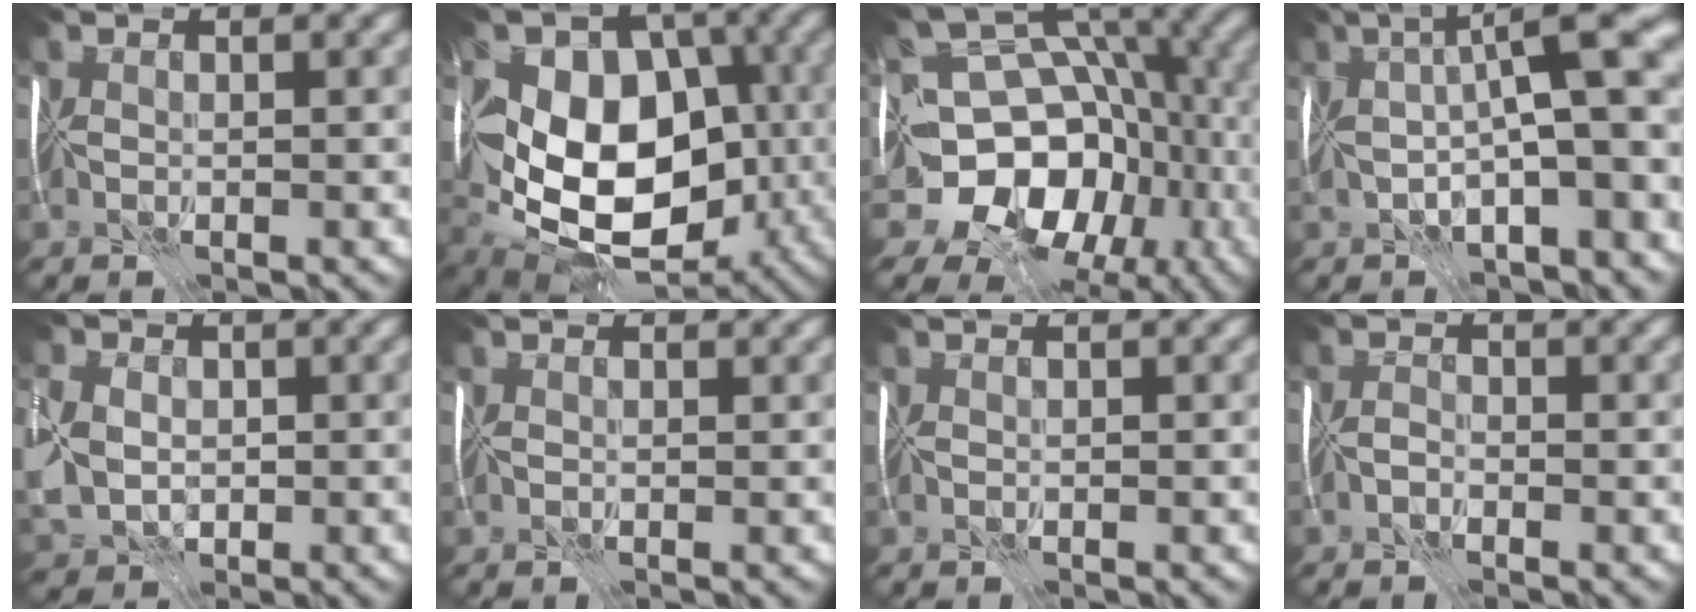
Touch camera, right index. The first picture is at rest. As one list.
[{"total": 13.4, "force": [-1.3, 9.1, 9.7], "torque": [-0.148, -0.018, -0.022]}, {"total": 13.8, "force": [-4.3, 11.3, 6.6], "torque": [-0.113, -0.005, -0.085]}, {"total": 11.8, "force": [0.3, 3.4, 11.3], "torque": [-0.170, 0.013, 0.001]}, {"total": 5.6, "force": [-0.5, 4.6, 3.2], "torque": [-0.082, 0.001, -0.019]}, {"total": 0.8, "force": [0.5, 0.5, 0.3], "torque": [-0.006, 0.000, 0.004]}, {"total": 0.0}, {"total": 1.0, "force": [-1.0, 0.0, 0.0], "torque": [-0.002, 0.004, -0.026]}]